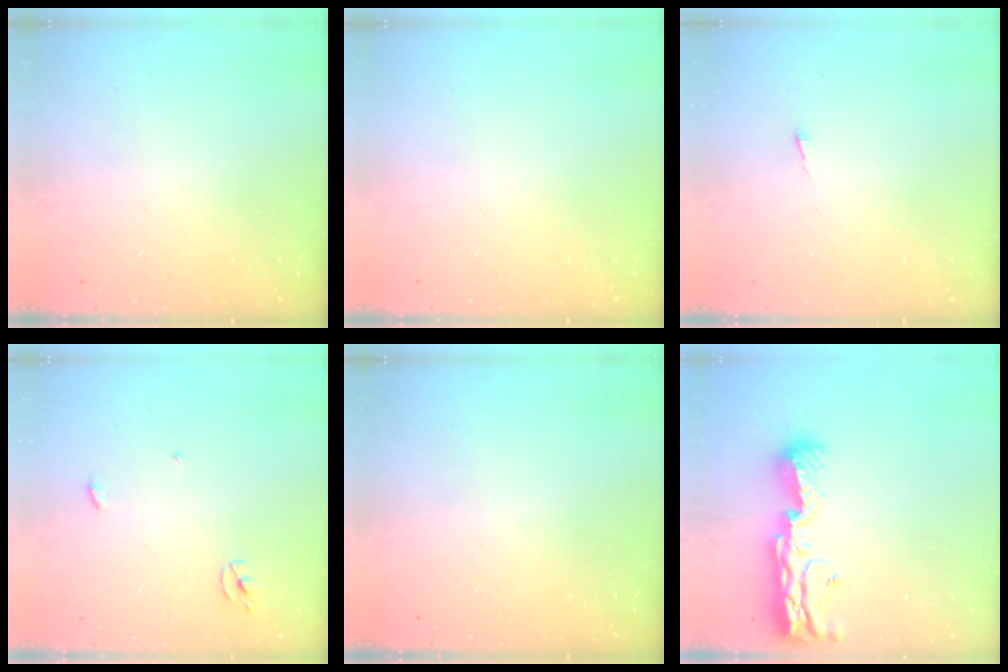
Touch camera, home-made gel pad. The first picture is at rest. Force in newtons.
{"total": 0.0}
{"total": 2.6, "press": 2.5, "slide": 0.3}
{"total": 2.3, "press": 2.3, "slide": 0.2}
{"total": 0.0}
{"total": 11.5, "press": 11.4, "slide": 1.6}